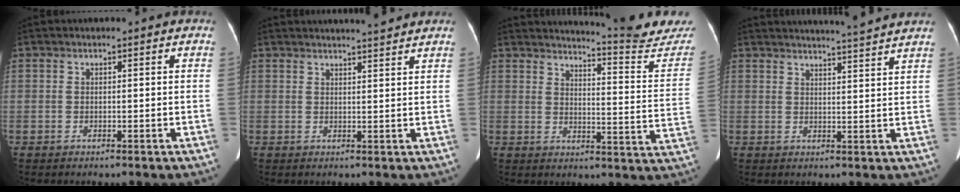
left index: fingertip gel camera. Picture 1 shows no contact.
{"total": 6.0, "force": [5.6, -0.5, 2.0], "torque": [-0.029, 0.008, 0.065]}
{"total": 15.6, "force": [15.3, 0.0, 3.0], "torque": [-0.034, -0.097, 0.168]}
{"total": 9.4, "force": [8.8, -1.5, 2.9], "torque": [-0.043, -0.004, 0.105]}